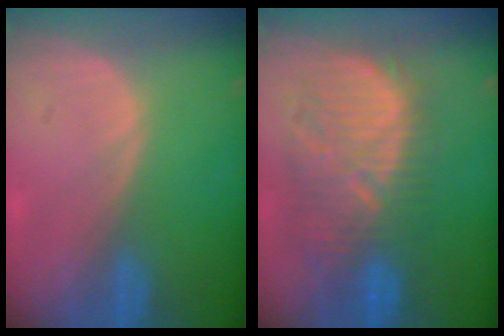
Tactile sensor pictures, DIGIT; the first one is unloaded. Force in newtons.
{"total": 11.4, "press": 11.0, "slide": 3.3}